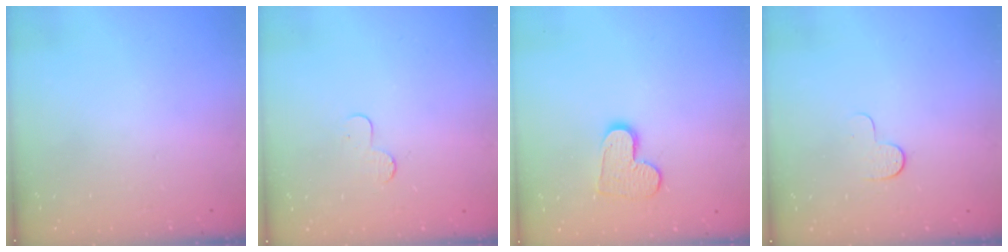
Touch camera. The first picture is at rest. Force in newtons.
{"total": 4.4, "press": 4.4, "slide": 0.4}
{"total": 9.4, "press": 9.4, "slide": 0.6}
{"total": 3.9, "press": 3.9, "slide": 0.3}